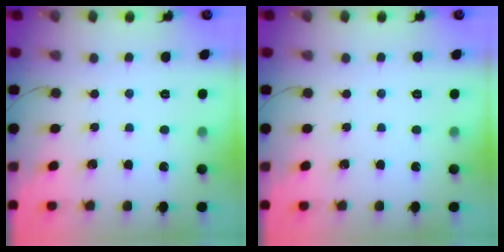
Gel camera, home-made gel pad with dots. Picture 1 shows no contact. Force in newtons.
{"total": 0.0}